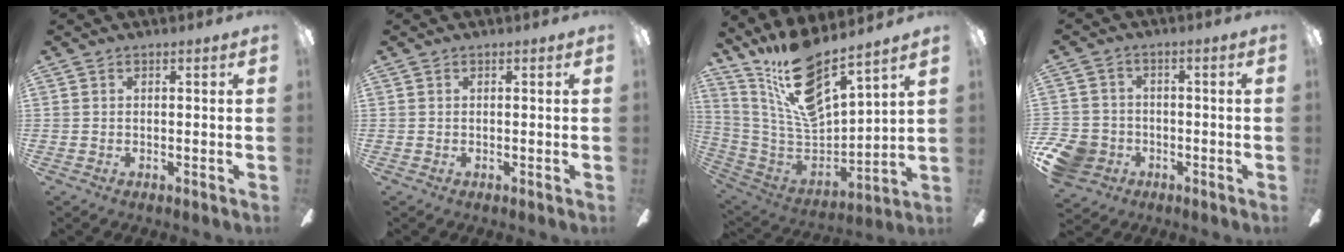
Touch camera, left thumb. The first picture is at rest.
{"total": 0.0}
{"total": 16.1, "force": [12.4, 5.4, 8.8], "torque": [-0.172, -0.091, 0.223]}
{"total": 8.7, "force": [-3.7, 7.1, 3.4], "torque": [-0.098, 0.031, -0.068]}